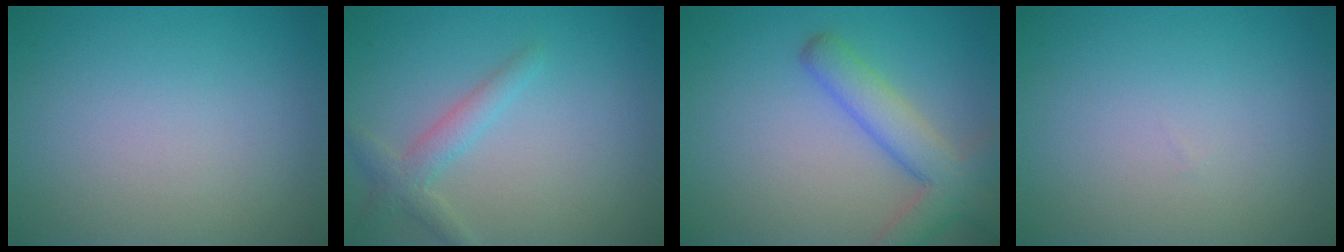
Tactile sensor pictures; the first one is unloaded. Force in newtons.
{"total": 2.3, "press": 2.3, "slide": 0.0}
{"total": 4.8, "press": 4.8, "slide": 0.3}
{"total": 0.0}